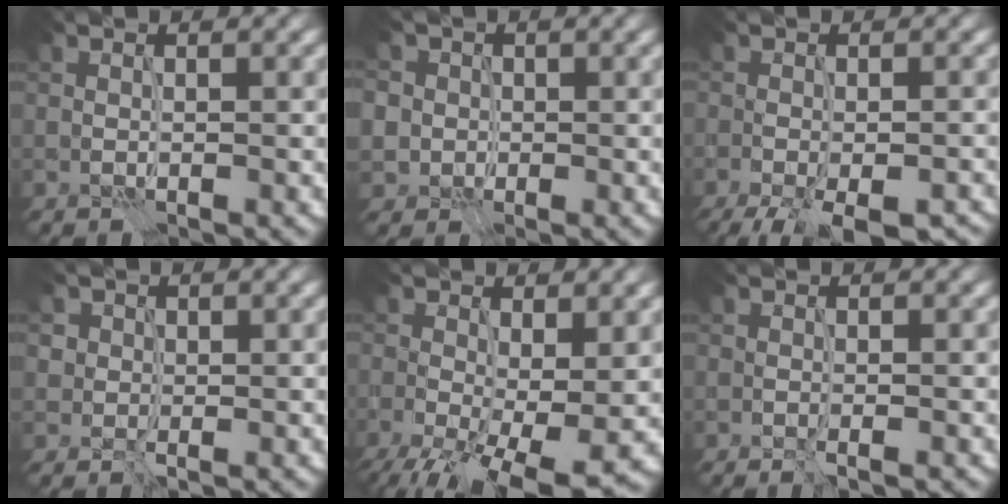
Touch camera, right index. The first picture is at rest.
{"total": 5.1, "force": [1.4, 4.7, 1.6], "torque": [-0.035, 0.020, 0.007]}
{"total": 7.8, "force": [-5.2, 2.7, 5.2], "torque": [-0.085, -0.032, -0.068]}
{"total": 1.6, "force": [0.4, 1.5, 0.4], "torque": [-0.003, 0.000, 0.003]}
{"total": 10.0, "force": [-3.1, 4.6, 8.3], "torque": [-0.150, -0.031, -0.041]}
{"total": 0.6, "force": [-0.4, -0.1, 0.5], "torque": [-0.007, -0.005, -0.008]}